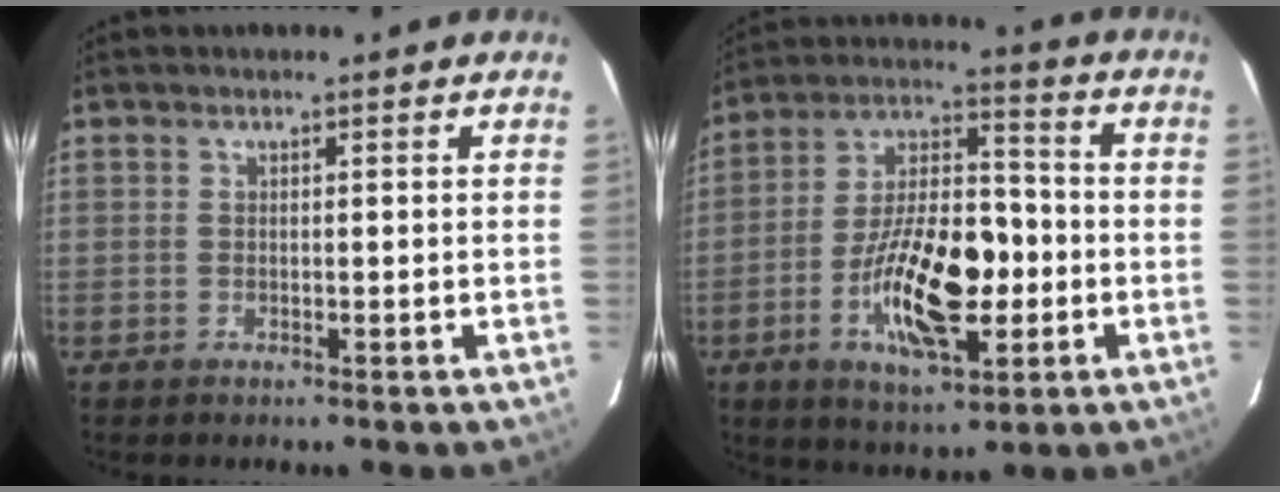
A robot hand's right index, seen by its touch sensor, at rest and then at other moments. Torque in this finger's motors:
{"motor_torque": [1.43, -0.71, 0.46, 0.17]}